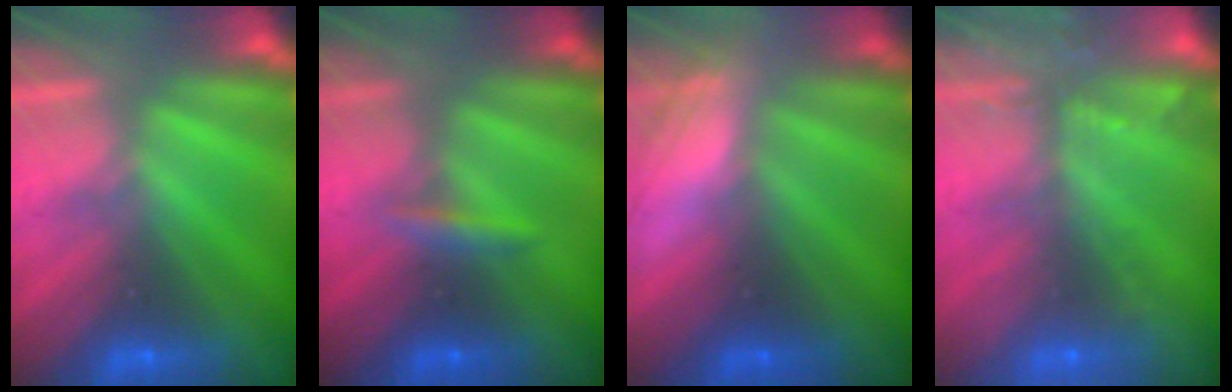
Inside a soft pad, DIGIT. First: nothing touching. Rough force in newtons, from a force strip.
{"total": 2.4}
{"total": 2.9}
{"total": 9.1}